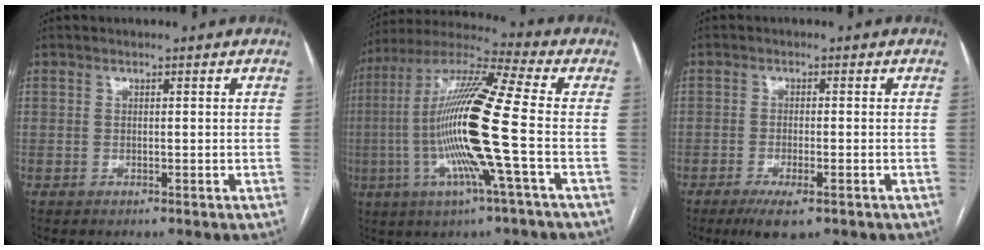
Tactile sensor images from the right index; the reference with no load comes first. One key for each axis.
{"total": 17.8, "fx": -3.0, "fy": -0.4, "fz": 17.5, "tx": -0.351, "ty": -0.004, "tz": -0.071}
{"total": 4.8, "fx": -2.9, "fy": 1.1, "fz": 3.7, "tx": -0.067, "ty": -0.010, "tz": -0.042}